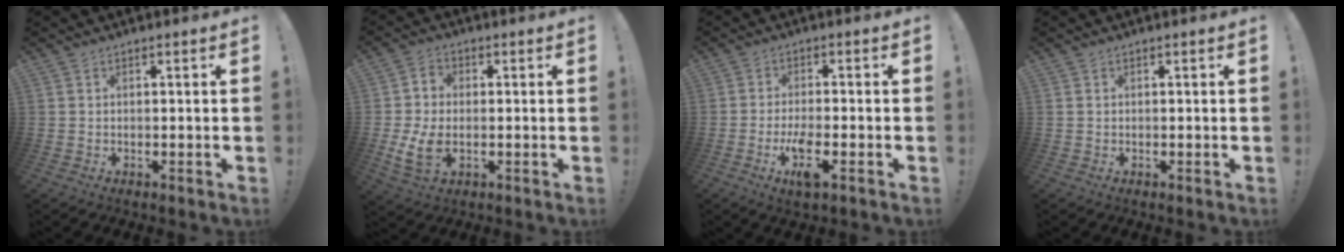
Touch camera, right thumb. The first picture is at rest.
{"total": 9.2, "force": [-1.7, 6.0, 6.8], "torque": [-0.139, -0.005, -0.025]}
{"total": 7.3, "force": [-3.0, 2.0, 6.4], "torque": [-0.114, 0.000, -0.048]}
{"total": 0.0}